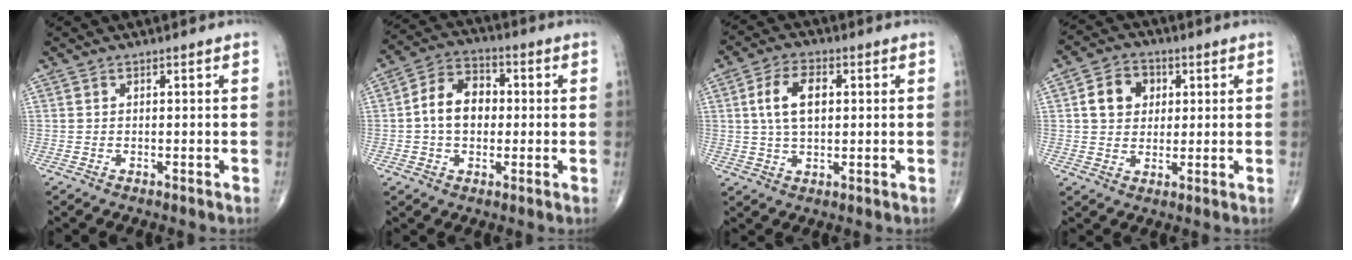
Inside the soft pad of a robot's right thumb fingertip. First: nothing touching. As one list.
[{"total": 9.8, "force": [0.1, 7.2, 6.7], "torque": [-0.094, 0.025, -0.009]}, {"total": 8.3, "force": [1.7, 4.7, 6.7], "torque": [-0.116, 0.004, 0.029]}, {"total": 7.9, "force": [1.8, 6.5, 4.1], "torque": [-0.041, 0.000, 0.027]}]